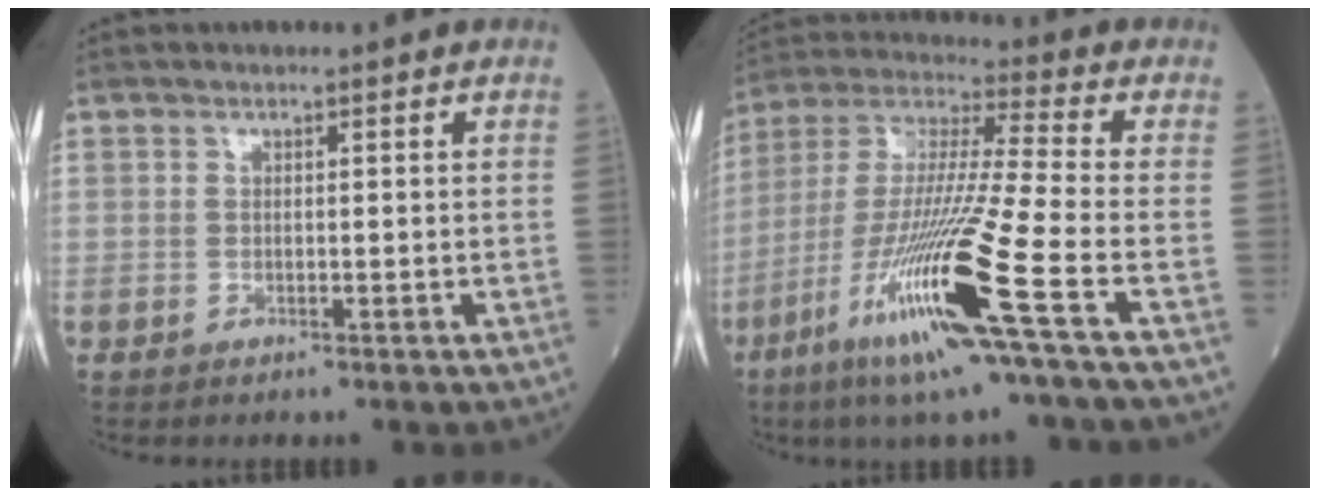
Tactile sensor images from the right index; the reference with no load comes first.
{"total": 19.9, "force": [-8.5, -0.9, 18.0], "torque": [-0.387, -0.043, -0.169]}